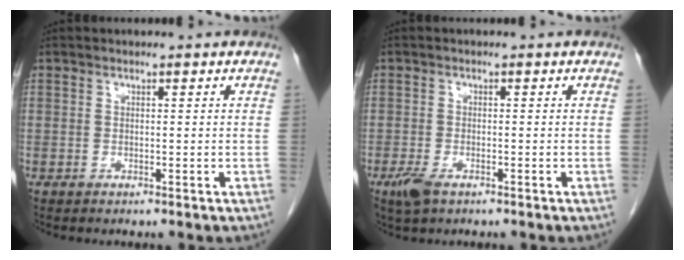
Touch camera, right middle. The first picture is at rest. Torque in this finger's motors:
{"motor_torque": [0.48, -0.21, 0.07, 0.03]}